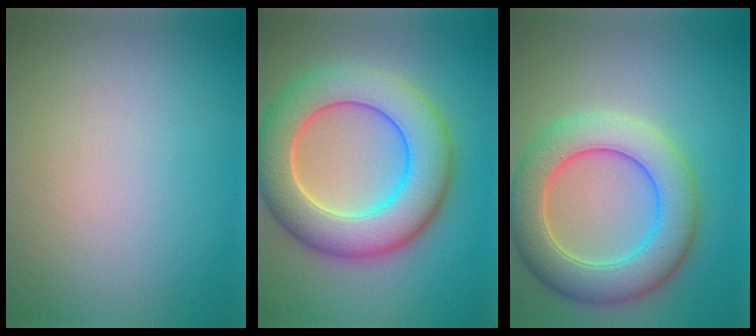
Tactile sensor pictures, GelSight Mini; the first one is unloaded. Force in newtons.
{"total": 9.8, "press": 9.8, "slide": 0.4}
{"total": 7.3, "press": 7.3, "slide": 0.5}